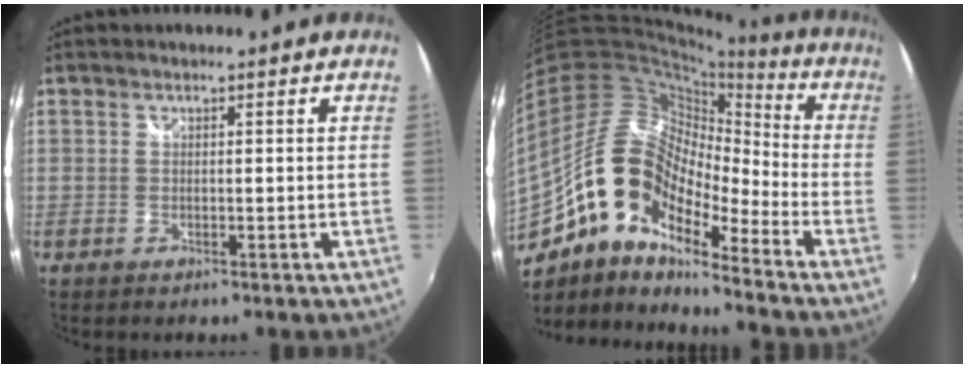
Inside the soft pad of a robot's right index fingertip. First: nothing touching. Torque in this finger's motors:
{"motor_torque": [0.70, -0.60, 0.87, 0.14]}